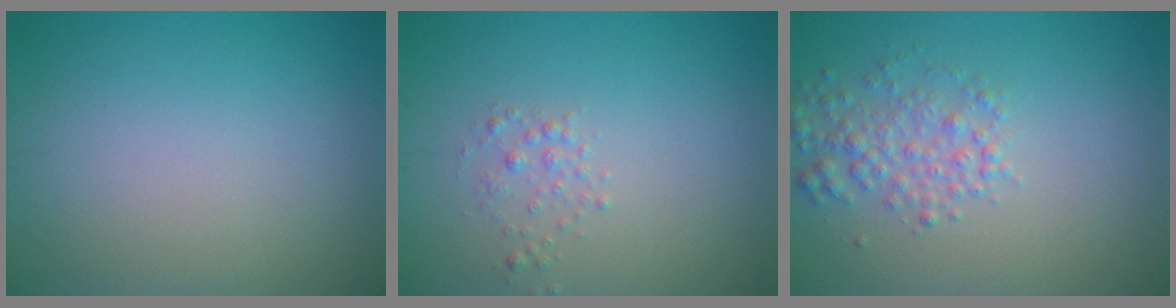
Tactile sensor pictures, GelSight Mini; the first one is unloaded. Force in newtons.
{"total": 1.1, "press": 1.1, "slide": 0.1}
{"total": 2.7, "press": 2.7, "slide": 0.1}